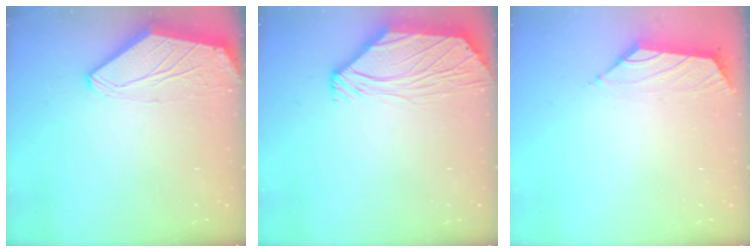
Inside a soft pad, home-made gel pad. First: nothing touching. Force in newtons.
{"total": 5.6, "press": 5.5, "slide": 1.1}
{"total": 1.6, "press": 1.4, "slide": 0.6}